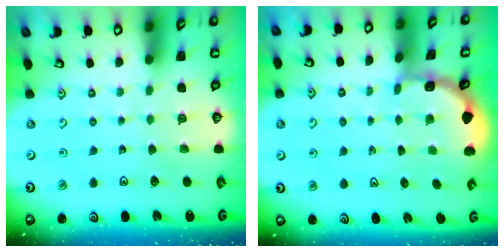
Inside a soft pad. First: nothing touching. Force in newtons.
{"total": 1.9, "press": 1.9, "slide": 0.2}